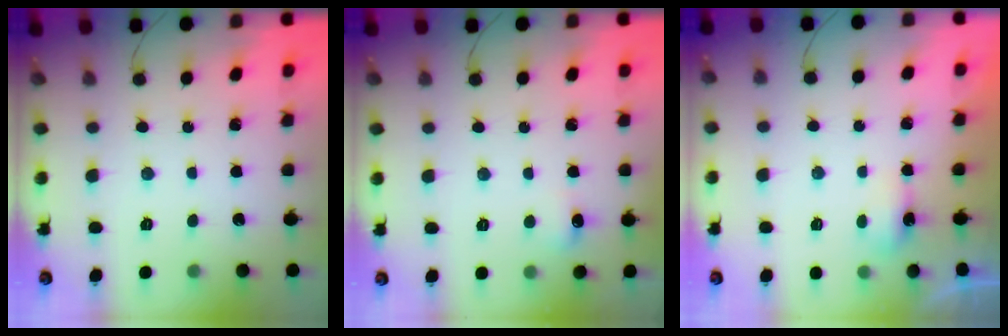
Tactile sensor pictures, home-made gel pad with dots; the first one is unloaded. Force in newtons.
{"total": 4.6, "press": 4.0, "slide": 2.3}
{"total": 7.9, "press": 3.5, "slide": 7.0}